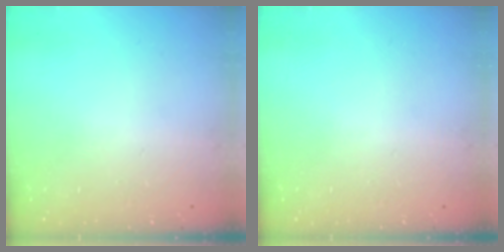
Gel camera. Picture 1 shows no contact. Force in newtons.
{"total": 0.0}